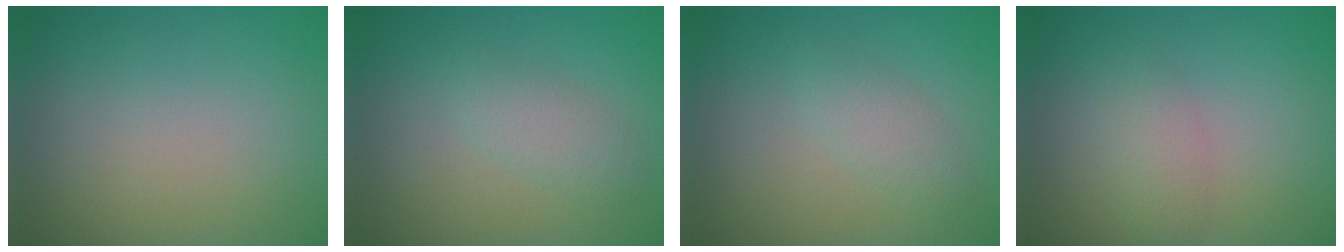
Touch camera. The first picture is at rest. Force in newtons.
{"total": 2.2, "press": 2.2, "slide": 0.0}
{"total": 1.9, "press": 1.9, "slide": 0.0}
{"total": 2.0, "press": 2.0, "slide": 0.1}